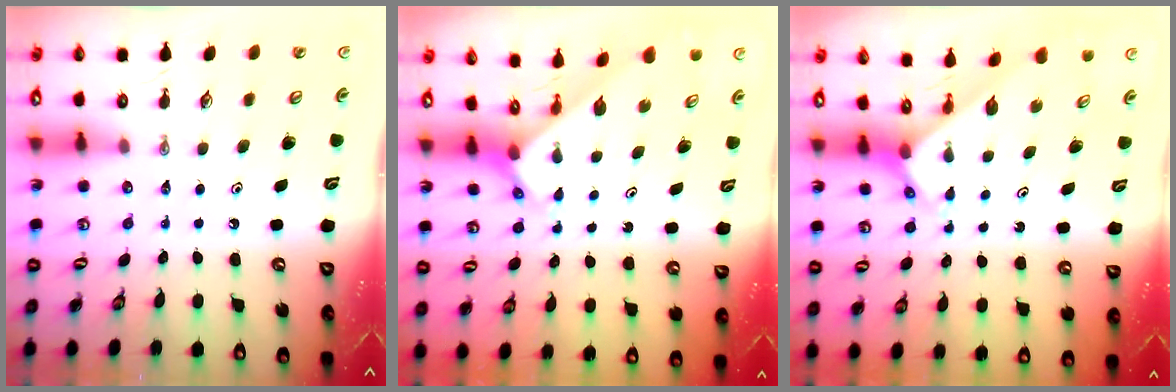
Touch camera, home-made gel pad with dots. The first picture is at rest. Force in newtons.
{"total": 2.3, "press": 2.3, "slide": 0.2}
{"total": 2.7, "press": 2.7, "slide": 0.1}